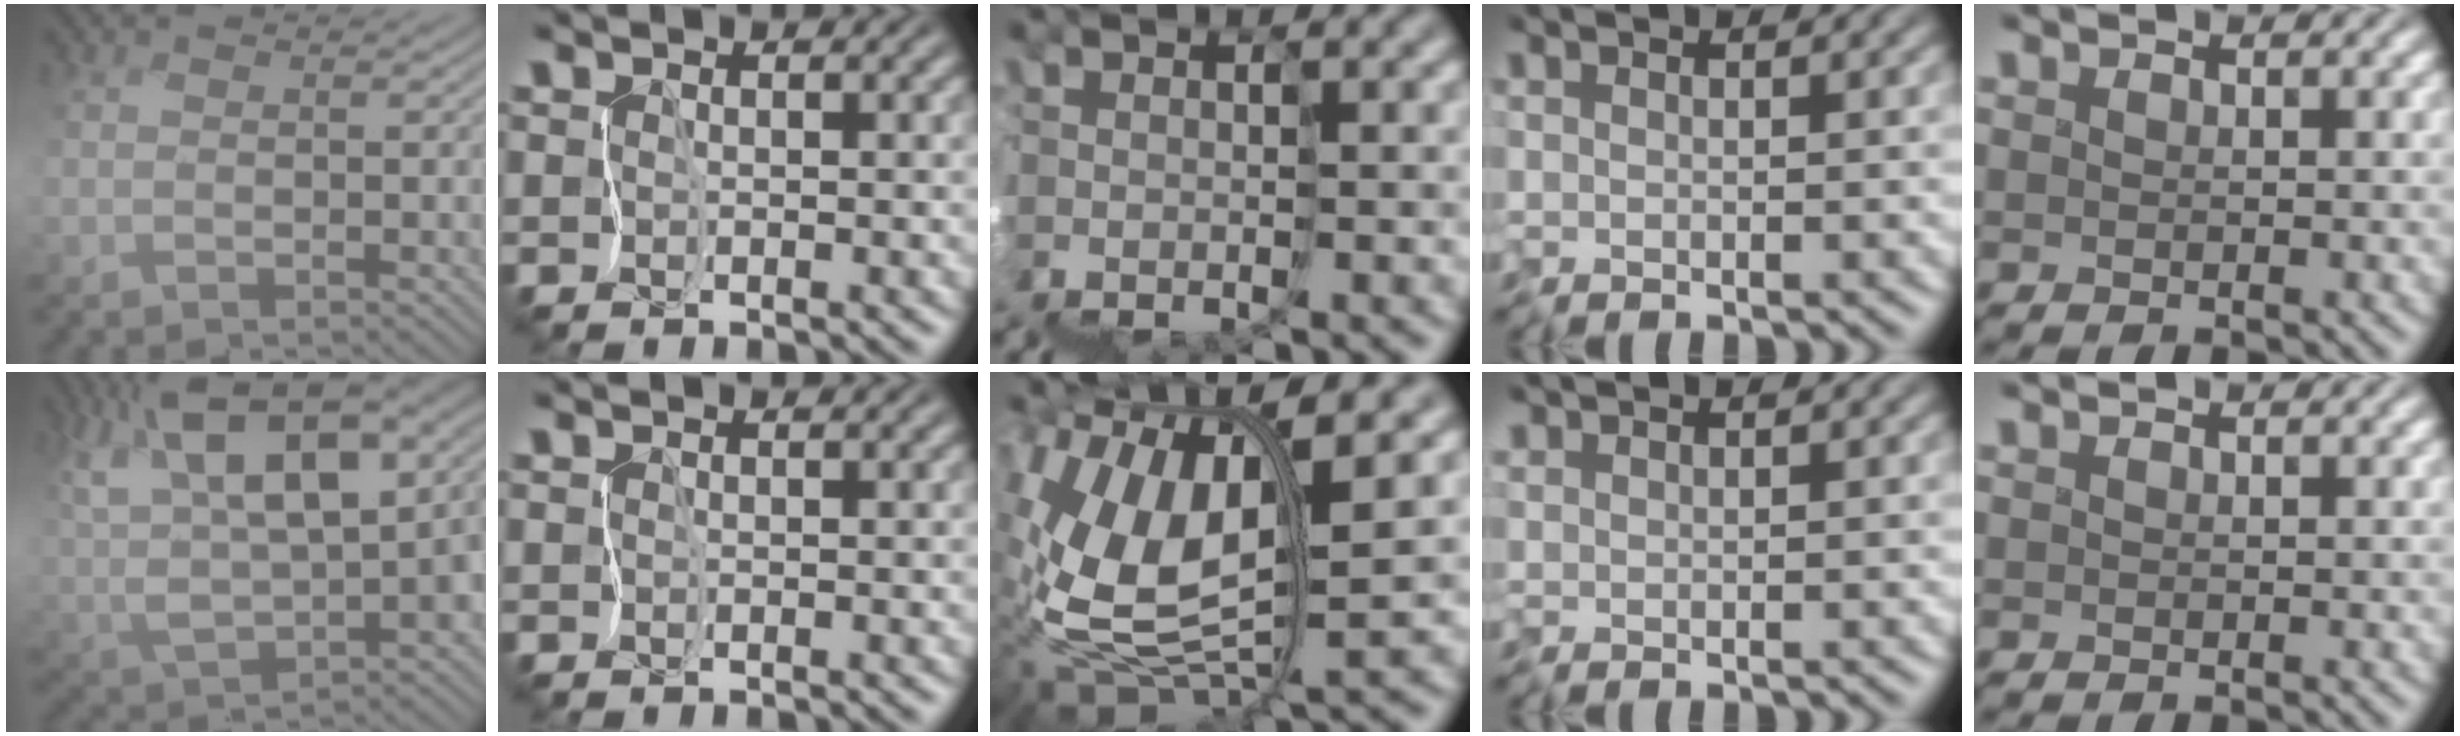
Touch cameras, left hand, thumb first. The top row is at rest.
{"thumb": {"total": 18.0, "force": [5.6, 9.6, 14.2], "torque": [-0.266, 0.011, 0.099]}, "middle": {"total": 6.7, "force": [4.2, 2.0, 4.8], "torque": [-0.135, 0.035, 0.067]}, "ring": {"total": 0.7, "force": [0.7, 0.1, 0.3], "torque": [-0.003, 0.004, 0.011]}}